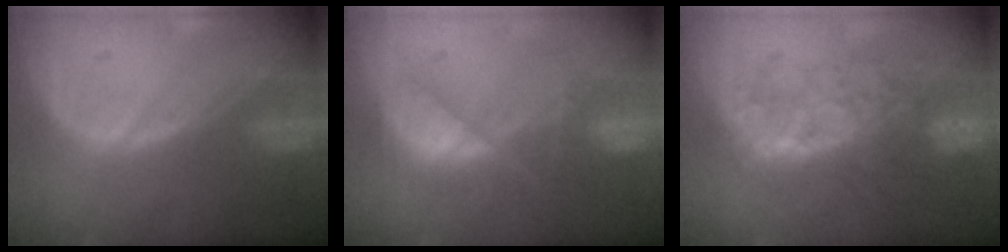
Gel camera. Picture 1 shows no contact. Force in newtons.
{"total": 7.1, "press": 6.9, "slide": 1.3}
{"total": 9.3, "press": 8.5, "slide": 4.0}